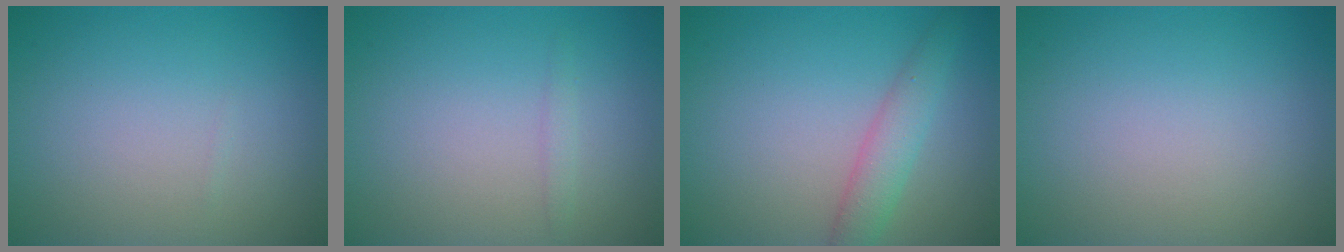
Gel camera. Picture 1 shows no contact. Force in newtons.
{"total": 0.8, "press": 0.8, "slide": 0.0}
{"total": 2.8, "press": 2.8, "slide": 0.1}
{"total": 0.0}